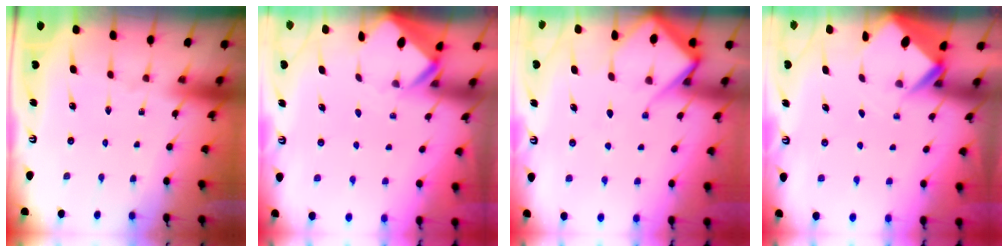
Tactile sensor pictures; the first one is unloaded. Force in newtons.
{"total": 2.8, "press": 2.8, "slide": 0.2}
{"total": 8.6, "press": 8.5, "slide": 0.9}
{"total": 2.6, "press": 2.6, "slide": 0.2}